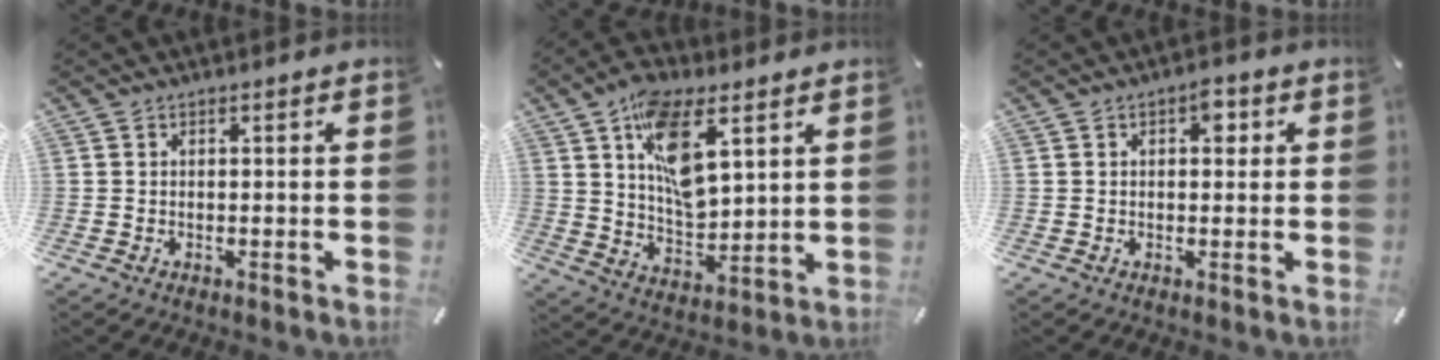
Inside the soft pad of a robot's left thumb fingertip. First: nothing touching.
{"total": 14.7, "force": [7.0, 7.8, 10.3], "torque": [-0.179, -0.017, 0.124]}
{"total": 3.8, "force": [1.1, 2.2, 2.9], "torque": [-0.030, -0.004, 0.010]}